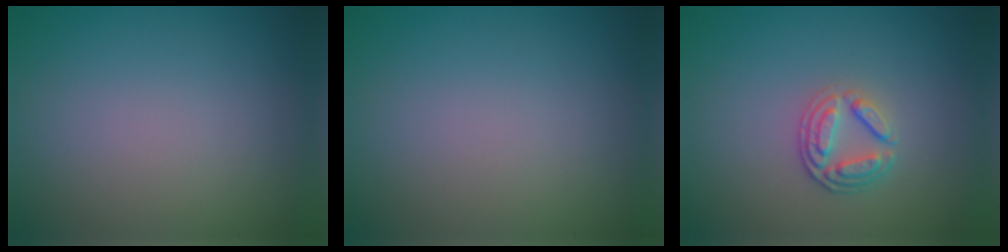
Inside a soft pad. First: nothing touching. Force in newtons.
{"total": 0.0}
{"total": 2.7, "press": 2.4, "slide": 1.2}